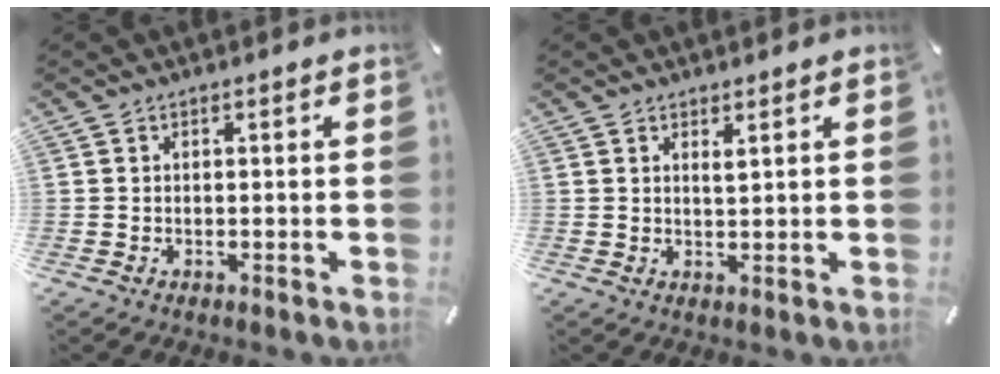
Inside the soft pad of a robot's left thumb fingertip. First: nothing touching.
{"total": 1.3, "force": [1.0, 0.3, 0.8], "torque": [-0.011, -0.003, 0.015]}